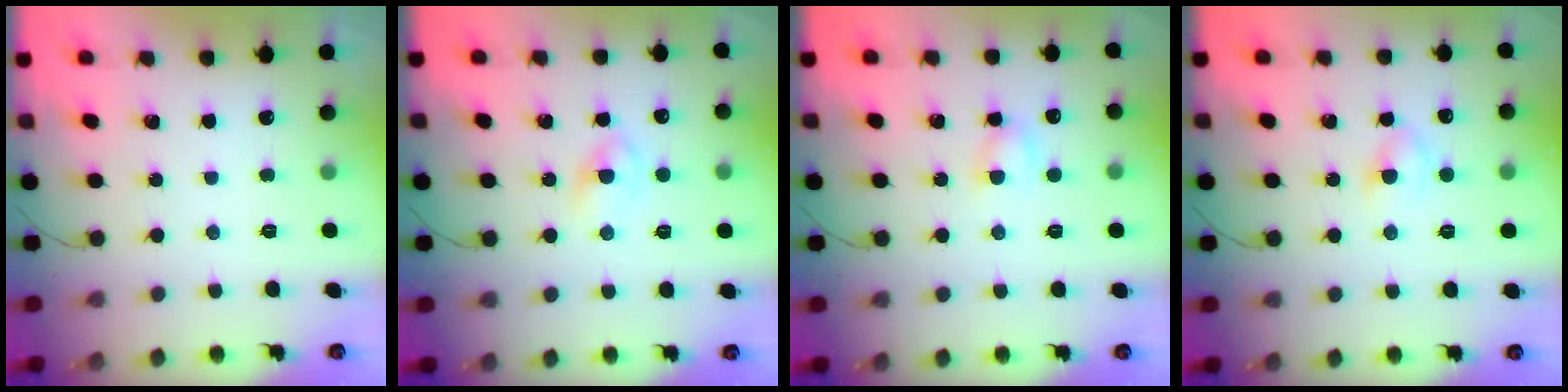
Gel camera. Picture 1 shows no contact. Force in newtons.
{"total": 2.7, "press": 2.5, "slide": 1.1}
{"total": 3.8, "press": 3.6, "slide": 1.3}
{"total": 2.9, "press": 2.7, "slide": 1.2}